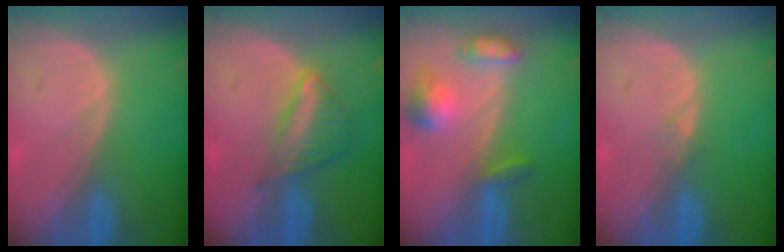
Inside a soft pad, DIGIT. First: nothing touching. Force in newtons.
{"total": 6.1, "press": 5.4, "slide": 2.9}
{"total": 6.2, "press": 6.1, "slide": 0.8}
{"total": 0.8, "press": 0.8, "slide": 0.0}